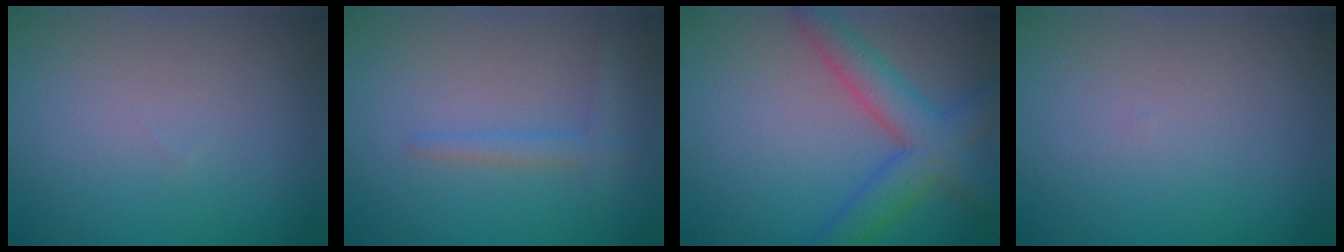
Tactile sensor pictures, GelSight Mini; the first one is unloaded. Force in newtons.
{"total": 1.4, "press": 1.4, "slide": 0.2}
{"total": 5.4, "press": 5.4, "slide": 0.2}
{"total": 0.0}